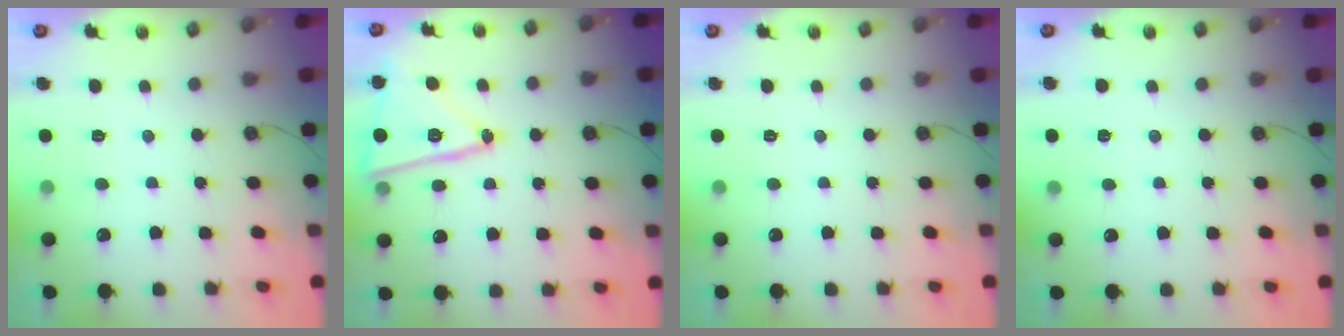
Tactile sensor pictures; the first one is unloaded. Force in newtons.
{"total": 16.7, "press": 16.7, "slide": 0.7}
{"total": 0.0}
{"total": 3.8, "press": 3.2, "slide": 2.1}